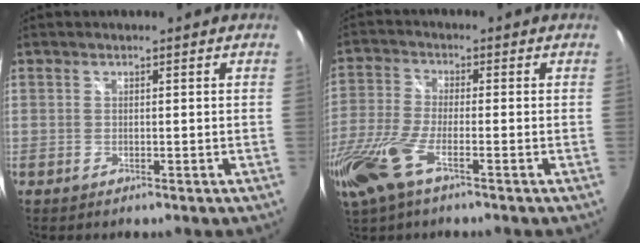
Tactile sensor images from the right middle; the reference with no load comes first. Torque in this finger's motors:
{"motor_torque": [1.07, -1.07, 0.46, 0.11]}